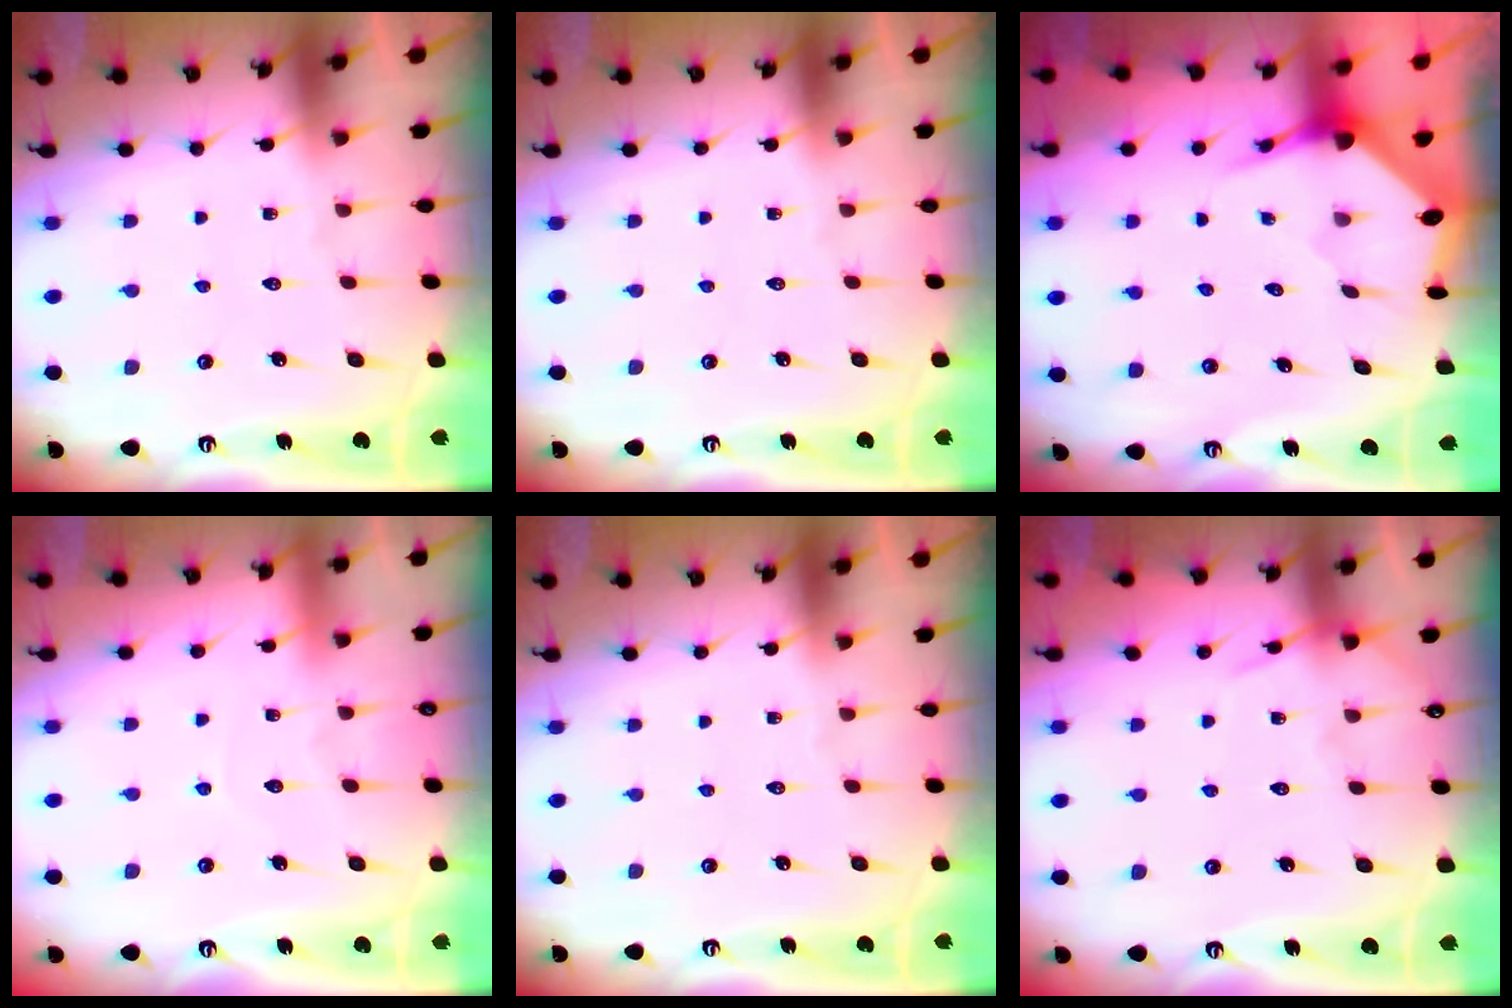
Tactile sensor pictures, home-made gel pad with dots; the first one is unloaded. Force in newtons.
{"total": 0.0}
{"total": 3.5, "press": 3.4, "slide": 0.5}
{"total": 4.1, "press": 4.1, "slide": 0.4}
{"total": 0.0}
{"total": 5.8, "press": 5.7, "slide": 0.7}